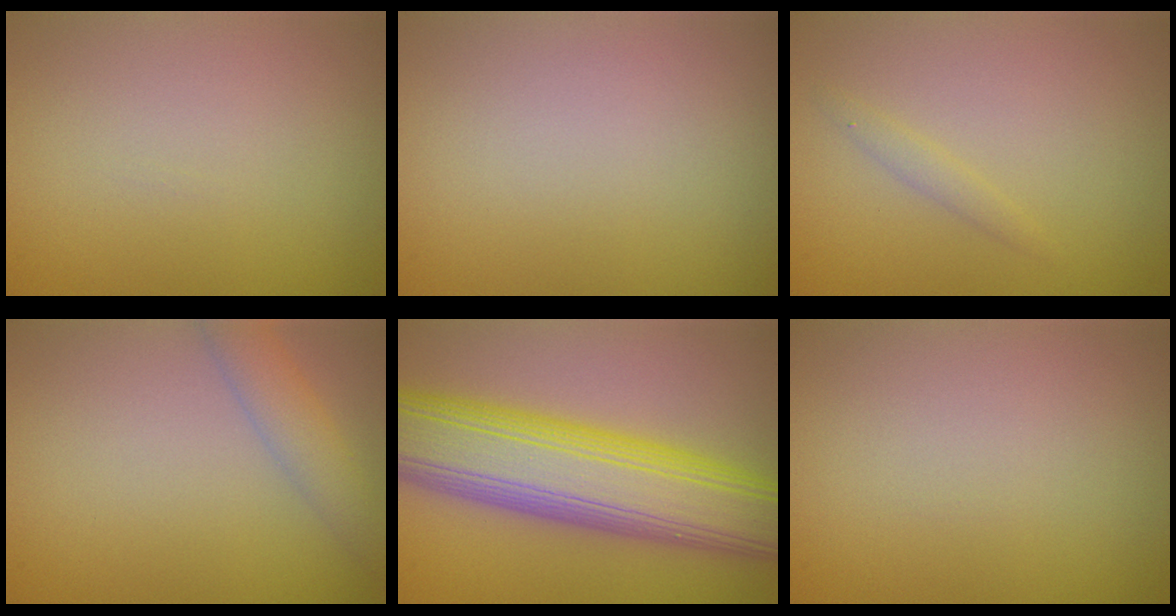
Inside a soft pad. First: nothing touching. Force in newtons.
{"total": 0.0}
{"total": 0.9, "press": 0.9, "slide": 0.1}
{"total": 2.8, "press": 2.8, "slide": 0.2}
{"total": 12.8, "press": 12.8, "slide": 0.2}
{"total": 0.0}